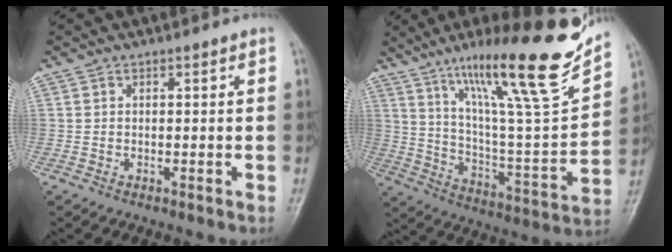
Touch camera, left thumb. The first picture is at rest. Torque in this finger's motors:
{"motor_torque": [0.37, 0.30, 1.49, -1.28, 0.29]}